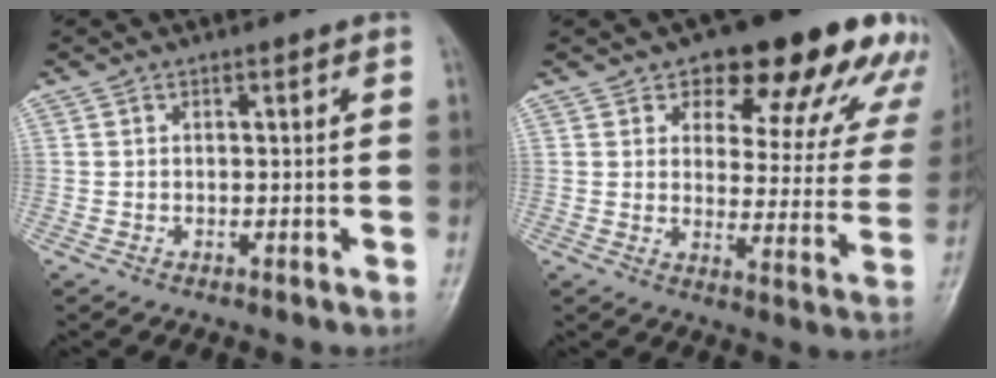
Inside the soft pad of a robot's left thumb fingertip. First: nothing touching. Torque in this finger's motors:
{"motor_torque": [0.62, 0.73, 1.45, -1.31, 0.08]}